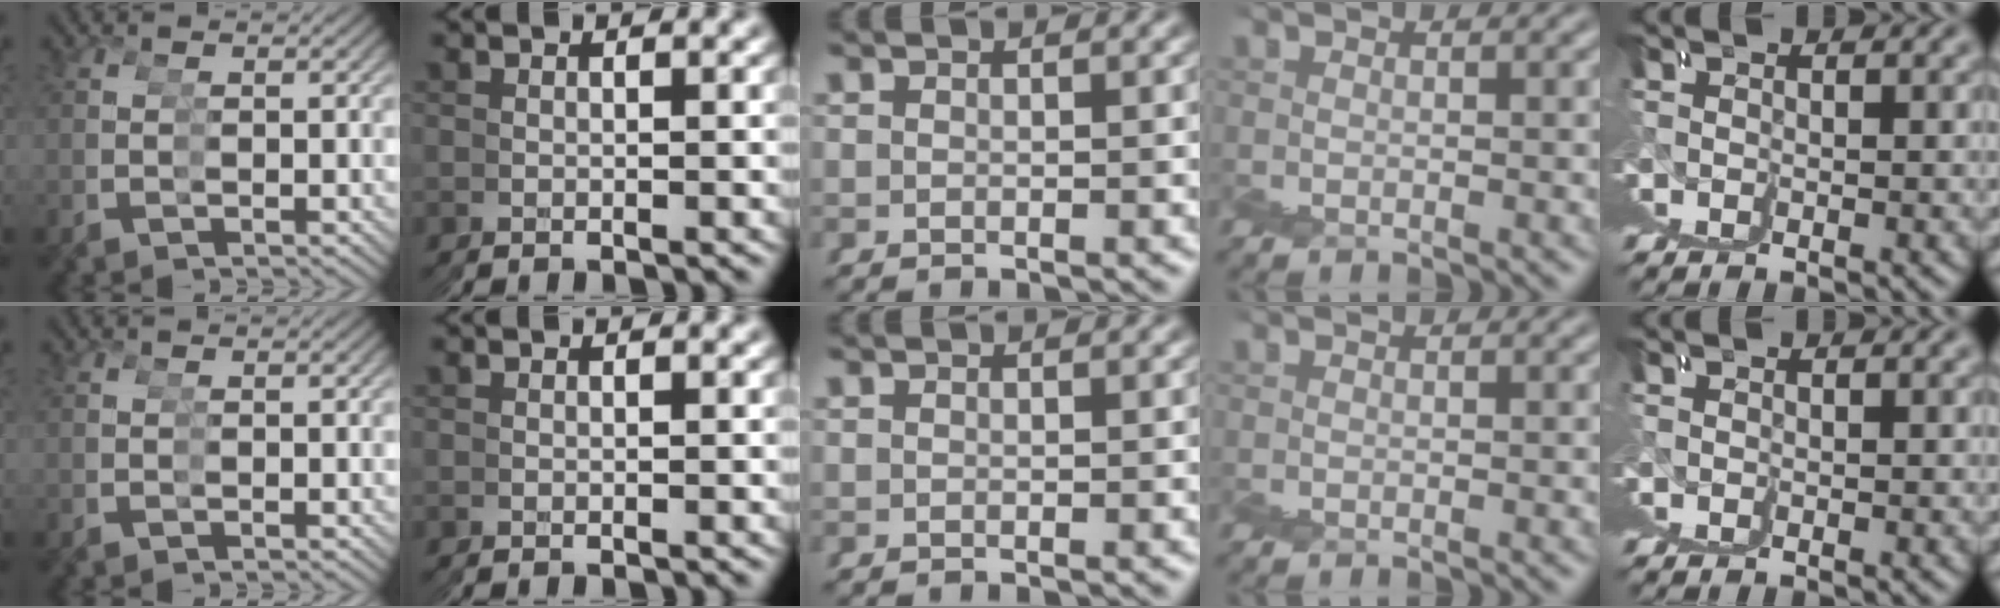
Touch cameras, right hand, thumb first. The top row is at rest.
{"middle": {"total": 1.6, "force": [-0.2, -1.5, -0.5], "torque": [0.018, -0.010, 0.007]}}